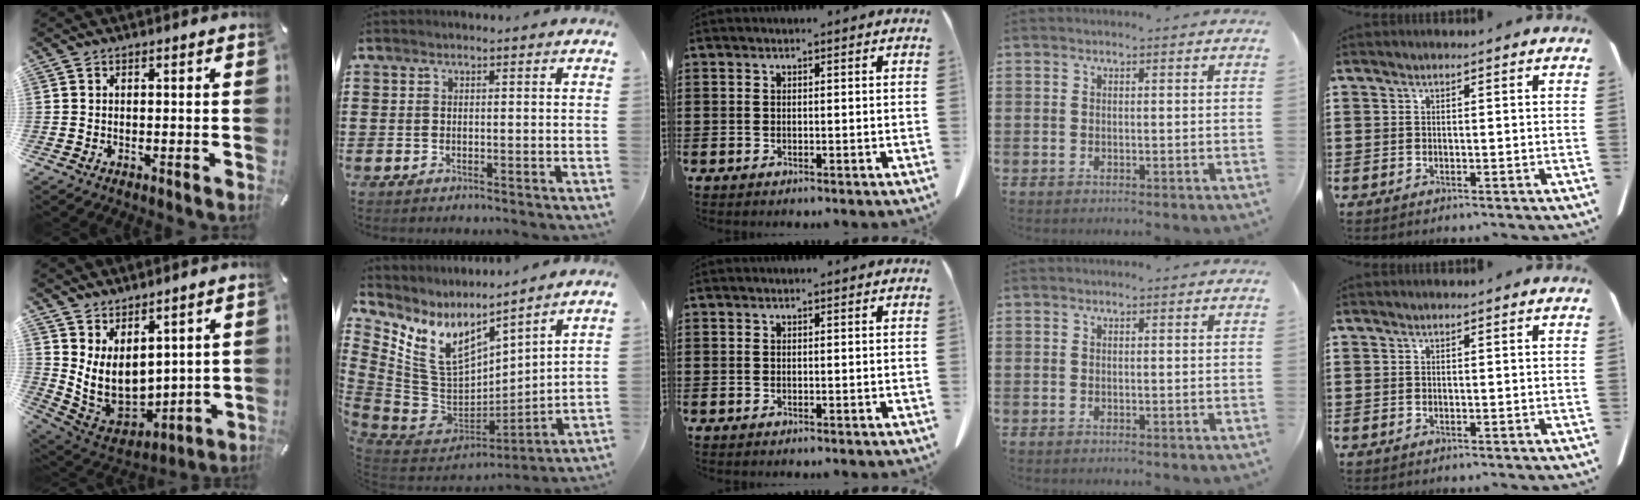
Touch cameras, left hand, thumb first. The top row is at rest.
{"thumb": {"total": 11.0, "force": [3.1, 8.6, 6.2], "torque": [-0.134, -0.051, 0.069]}, "index": {"total": 8.4, "force": [4.5, 5.2, 4.9], "torque": [-0.135, -0.045, 0.087]}}